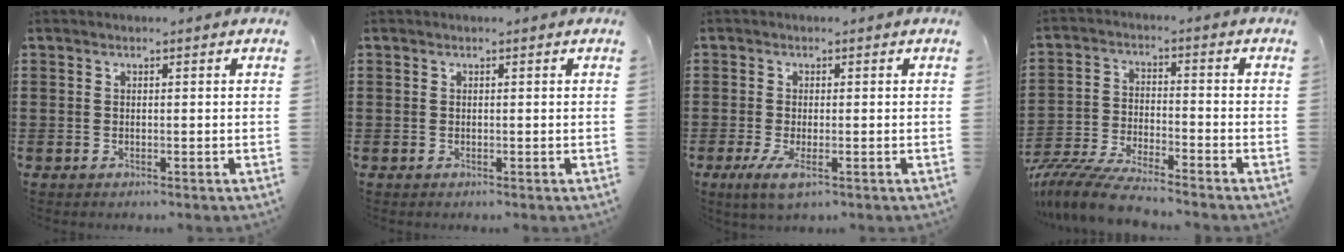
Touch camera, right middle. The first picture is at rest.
{"total": 0.0}
{"total": 2.5, "force": [-0.6, 0.7, 2.3], "torque": [-0.053, -0.009, -0.010]}
{"total": 7.5, "force": [-7.1, 0.4, 2.6], "torque": [-0.067, -0.003, -0.142]}